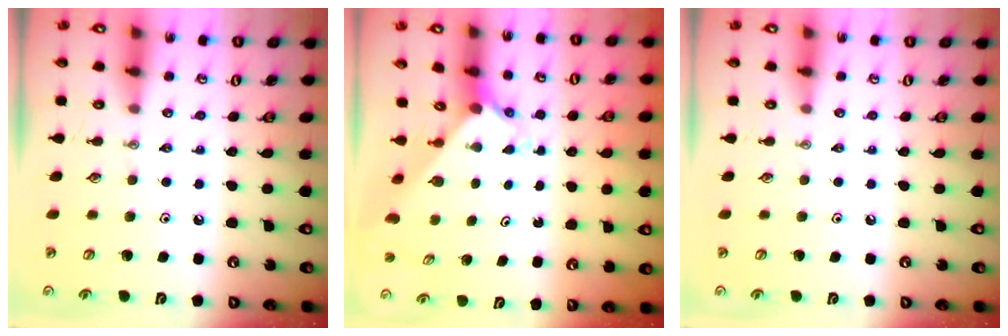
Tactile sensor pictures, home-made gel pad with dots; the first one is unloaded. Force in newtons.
{"total": 2.4, "press": 2.4, "slide": 0.2}
{"total": 0.0}